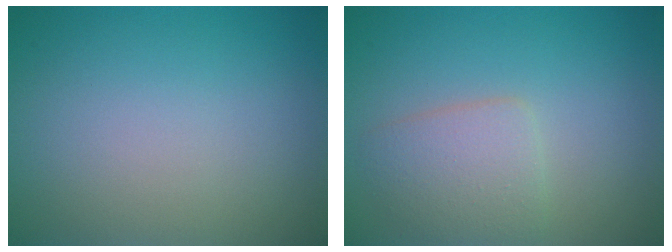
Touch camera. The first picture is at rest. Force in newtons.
{"total": 2.9, "press": 2.9, "slide": 0.2}